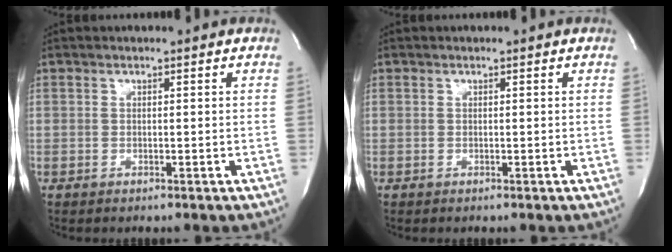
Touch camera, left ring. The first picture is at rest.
{"total": 0.0}